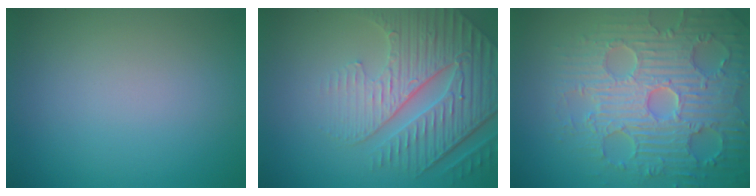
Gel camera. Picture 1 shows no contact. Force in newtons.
{"total": 7.0, "press": 5.4, "slide": 4.5}
{"total": 8.4, "press": 6.4, "slide": 5.5}